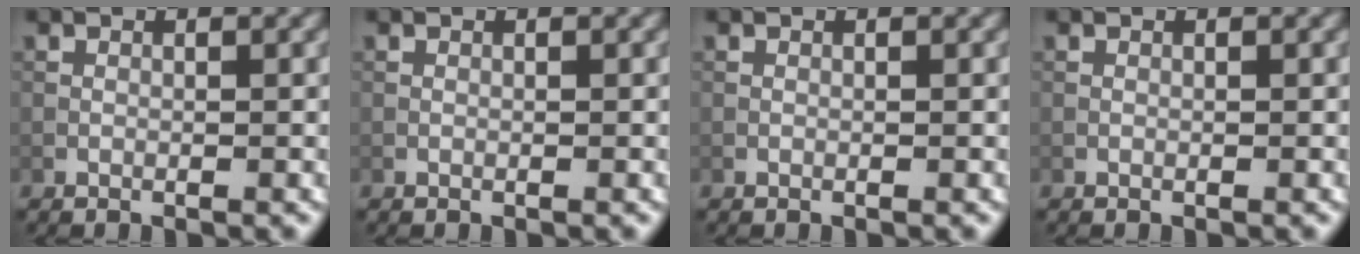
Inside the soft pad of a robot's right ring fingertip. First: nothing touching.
{"total": 0.0}
{"total": 0.0}
{"total": 0.0}